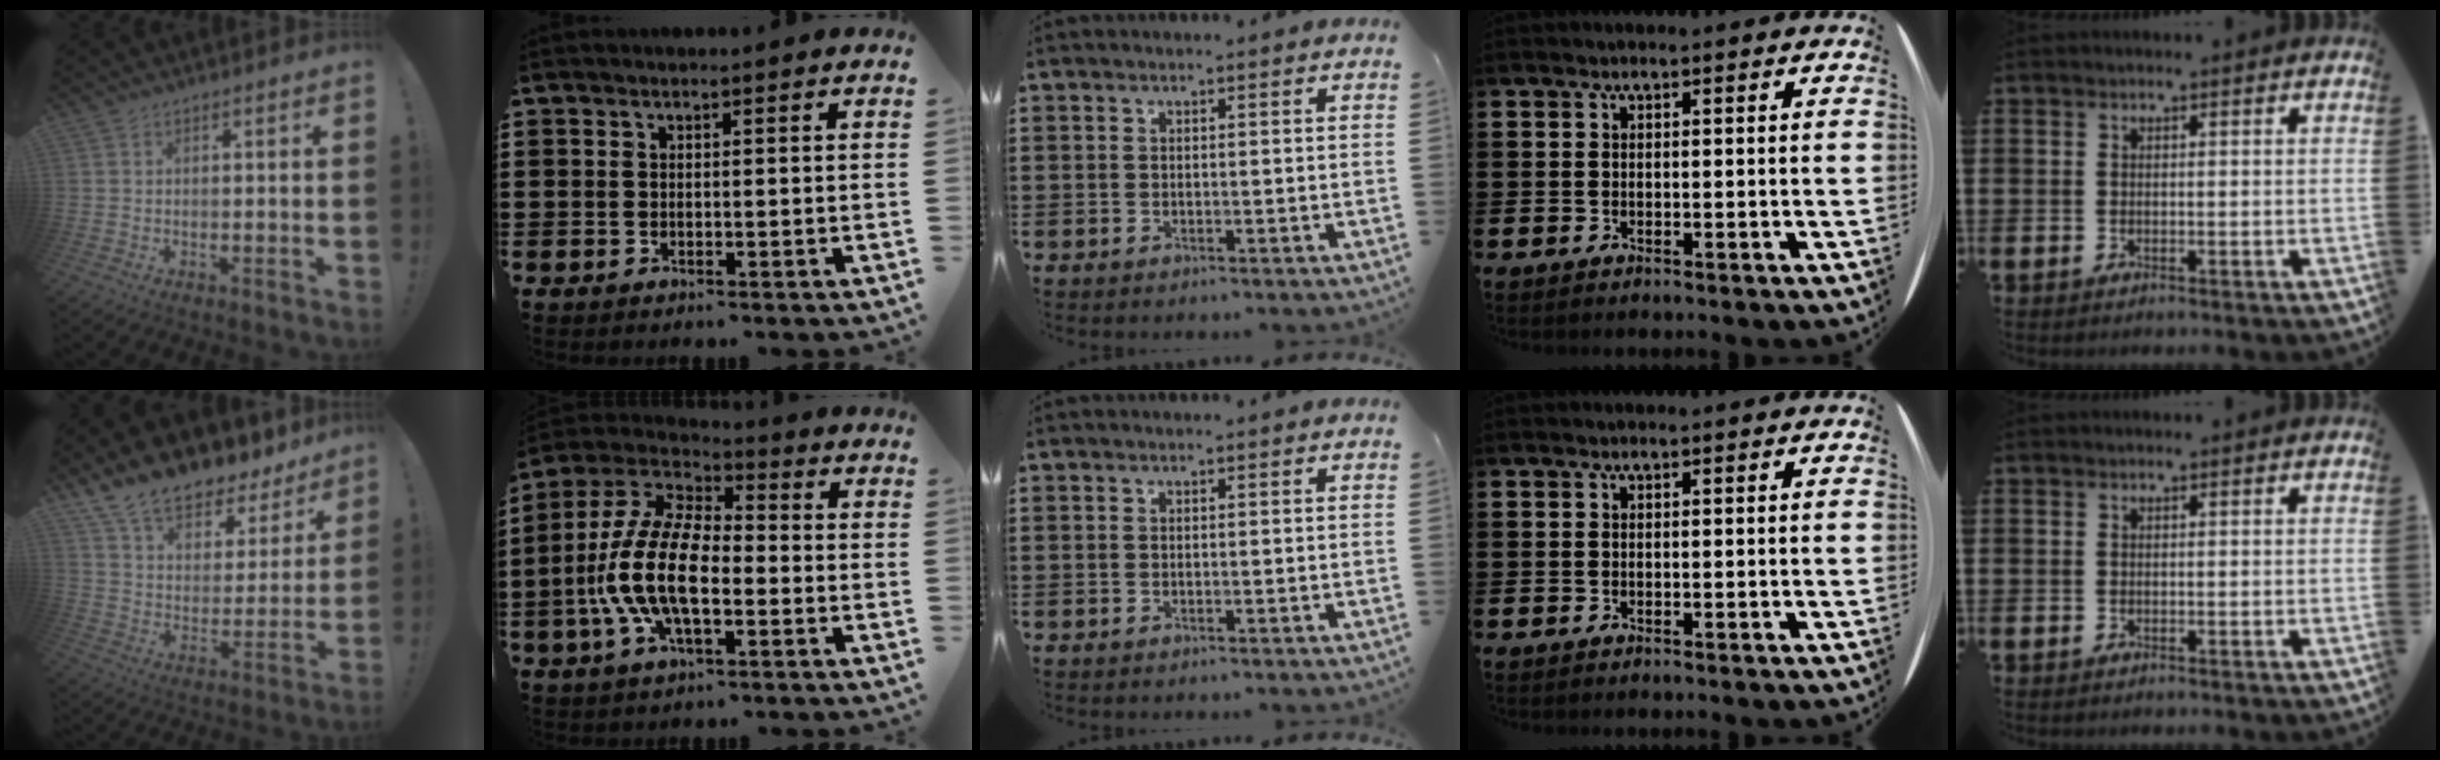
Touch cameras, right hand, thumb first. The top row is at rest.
{"thumb": {"total": 13.6, "force": [11.7, 5.1, 4.5], "torque": [-0.084, -0.098, 0.212]}, "index": {"total": 13.7, "force": [-2.9, 6.3, 11.7], "torque": [-0.283, -0.007, -0.063]}}